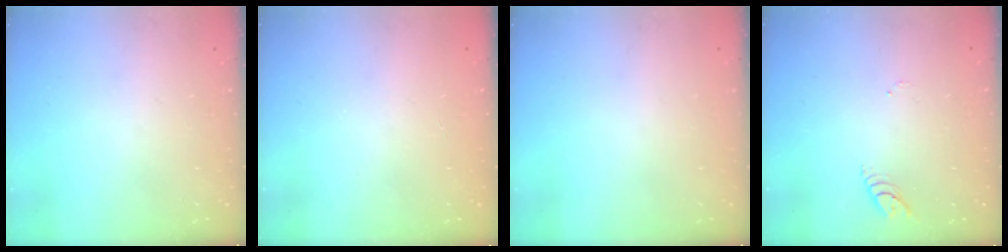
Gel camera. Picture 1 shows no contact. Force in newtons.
{"total": 0.0}
{"total": 0.0}
{"total": 3.8, "press": 3.8, "slide": 0.3}